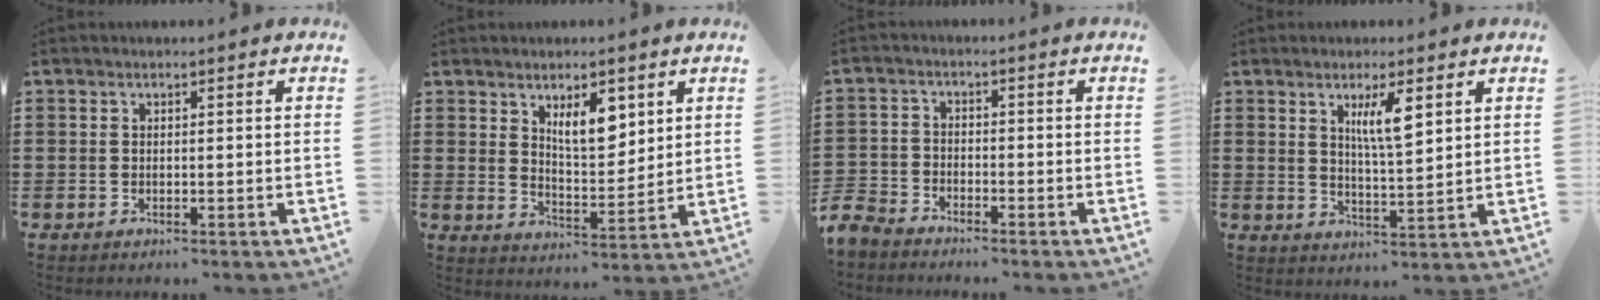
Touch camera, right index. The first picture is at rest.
{"total": 6.8, "force": [3.7, 3.0, 4.9], "torque": [-0.082, -0.006, 0.060]}
{"total": 4.0, "force": [-3.8, 1.1, 0.3], "torque": [-0.032, -0.006, -0.088]}
{"total": 5.3, "force": [2.5, 1.2, 4.6], "torque": [-0.088, 0.004, 0.038]}